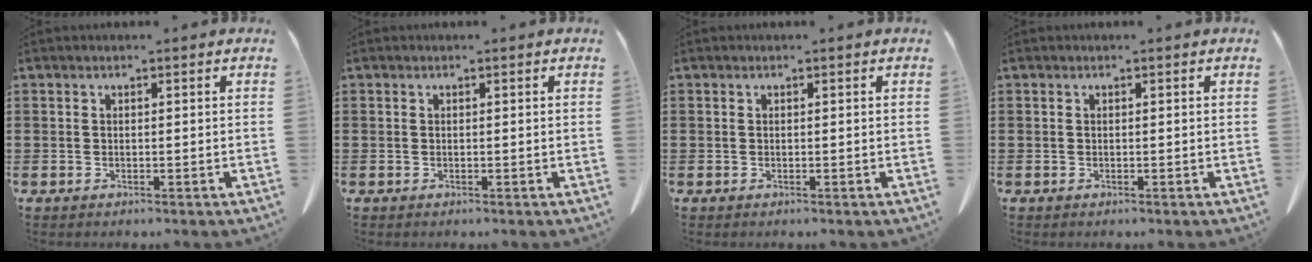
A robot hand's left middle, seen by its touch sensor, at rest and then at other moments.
{"total": 0.0}
{"total": 0.0}
{"total": 0.0}